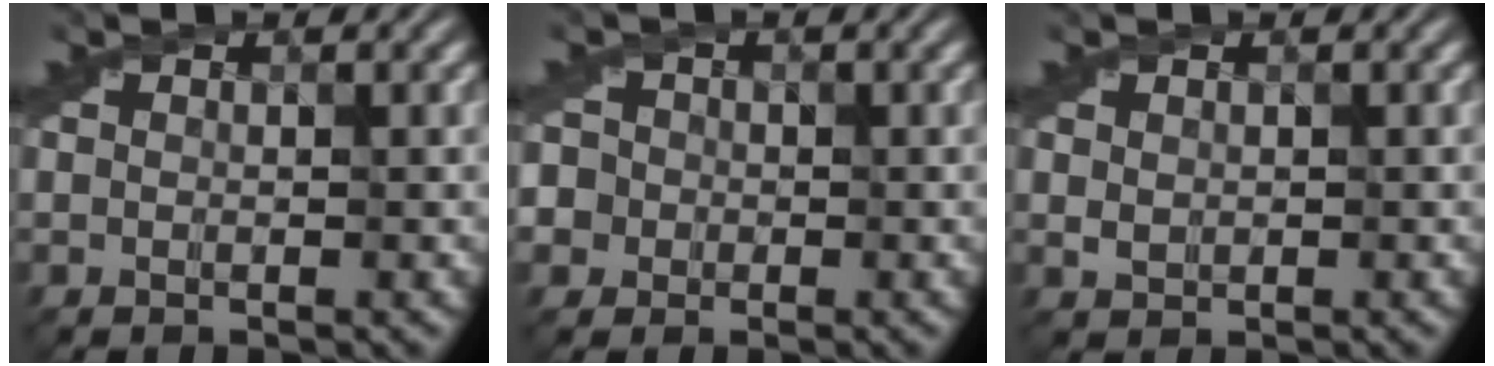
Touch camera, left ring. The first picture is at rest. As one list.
[{"total": 5.5, "force": [-1.6, 5.0, 1.5], "torque": [-0.031, 0.015, -0.054]}, {"total": 1.0, "force": [0.4, 0.8, 0.4], "torque": [-0.010, -0.001, 0.012]}]